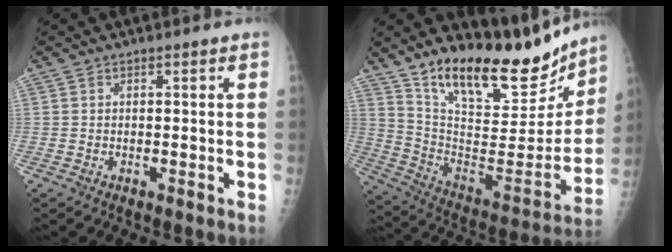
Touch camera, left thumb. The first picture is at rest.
{"total": 24.0, "force": [18.9, 8.6, 12.1], "torque": [-0.153, -0.105, 0.309]}